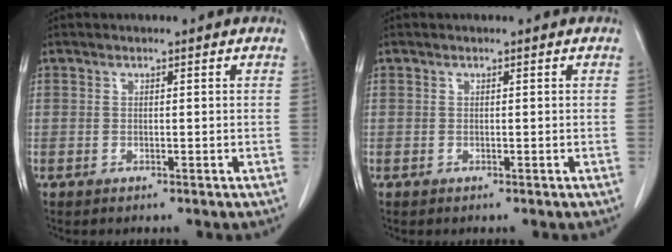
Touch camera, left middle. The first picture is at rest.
{"total": 0.0}